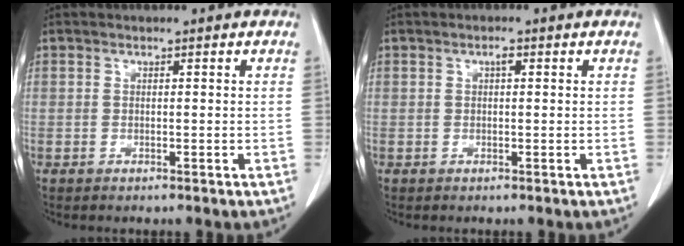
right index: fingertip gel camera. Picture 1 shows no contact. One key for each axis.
{"total": 0.9, "fx": 0.3, "fy": 0.3, "fz": 0.8, "tx": -0.013, "ty": 0.003, "tz": 0.003}